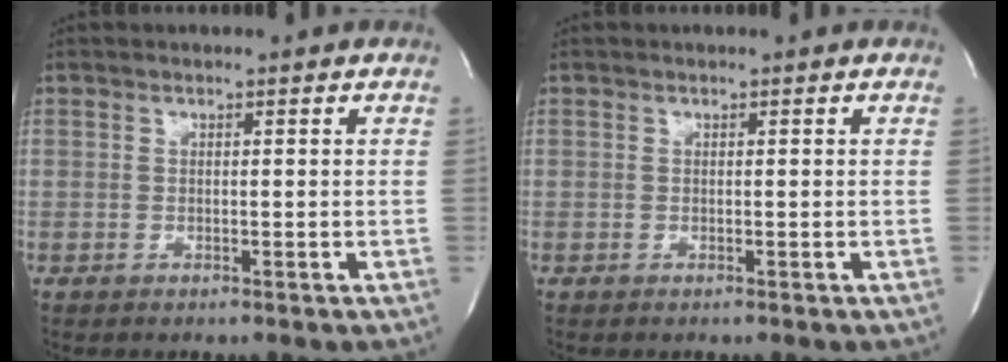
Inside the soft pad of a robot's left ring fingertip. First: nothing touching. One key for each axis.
{"total": 0.0}